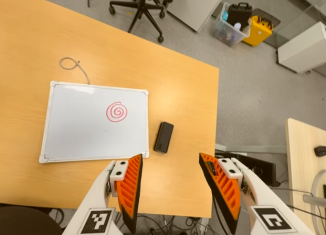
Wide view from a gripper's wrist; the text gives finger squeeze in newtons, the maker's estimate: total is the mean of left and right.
{"total": 0.0}